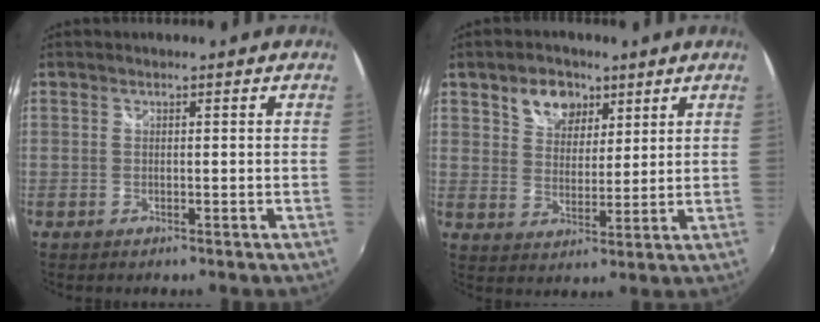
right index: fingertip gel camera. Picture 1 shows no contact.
{"total": 7.6, "force": [4.4, 5.2, 3.3], "torque": [-0.054, 0.017, 0.078]}